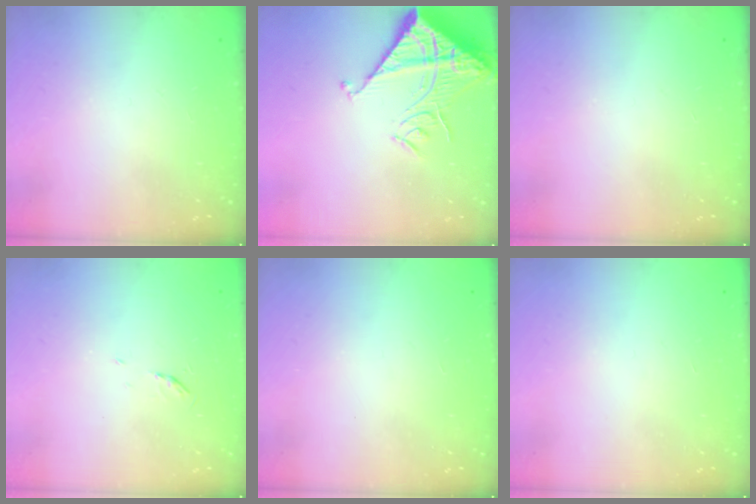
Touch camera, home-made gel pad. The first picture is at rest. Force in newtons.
{"total": 14.3, "press": 14.2, "slide": 1.6}
{"total": 0.0}
{"total": 3.5, "press": 3.4, "slide": 0.5}
{"total": 1.6, "press": 1.5, "slide": 0.1}
{"total": 1.5, "press": 1.5, "slide": 0.1}